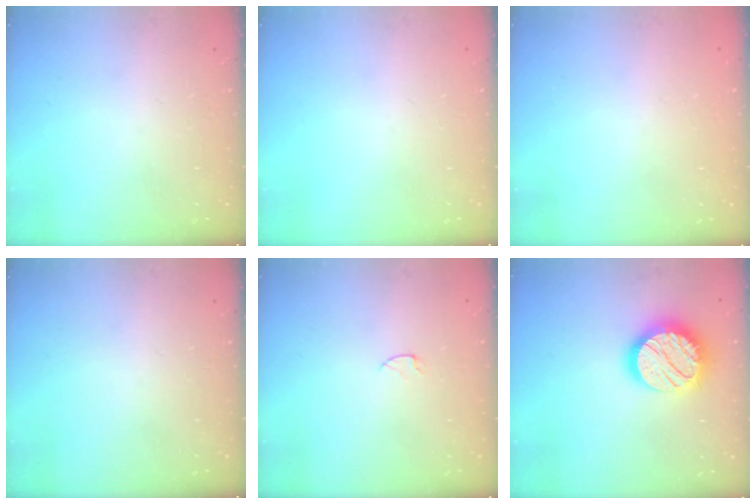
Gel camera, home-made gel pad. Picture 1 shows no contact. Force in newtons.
{"total": 0.0}
{"total": 0.5, "press": 0.5, "slide": 0.1}
{"total": 0.0}
{"total": 2.9, "press": 2.9, "slide": 0.3}
{"total": 17.2, "press": 17.2, "slide": 1.0}